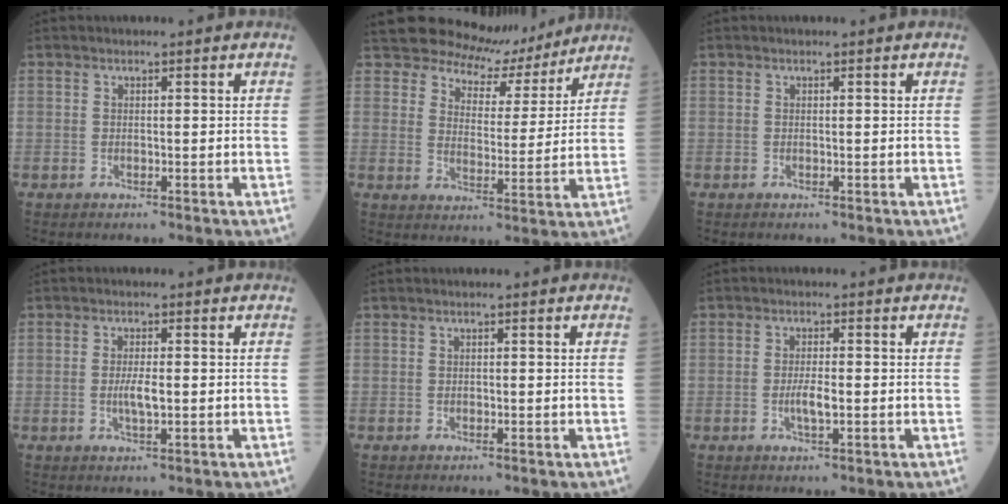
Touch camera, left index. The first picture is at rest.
{"total": 9.0, "force": [8.4, 3.1, 0.6], "torque": [-0.014, -0.005, 0.118]}
{"total": 0.0}
{"total": 2.8, "force": [-0.3, 0.5, 2.7], "torque": [-0.058, -0.003, -0.005]}
{"total": 0.0}
{"total": 2.7, "force": [-0.6, 0.5, 2.6], "torque": [-0.055, -0.001, -0.010]}